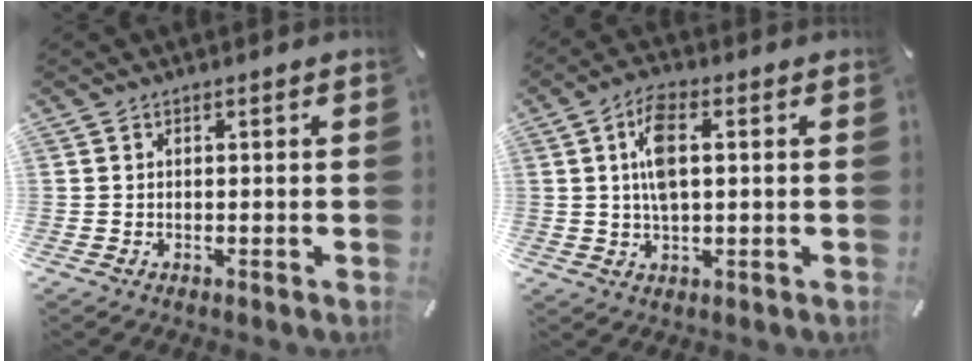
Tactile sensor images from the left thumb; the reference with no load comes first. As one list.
[{"total": 7.9, "force": [1.2, 3.5, 7.0], "torque": [-0.141, 0.006, 0.016]}]